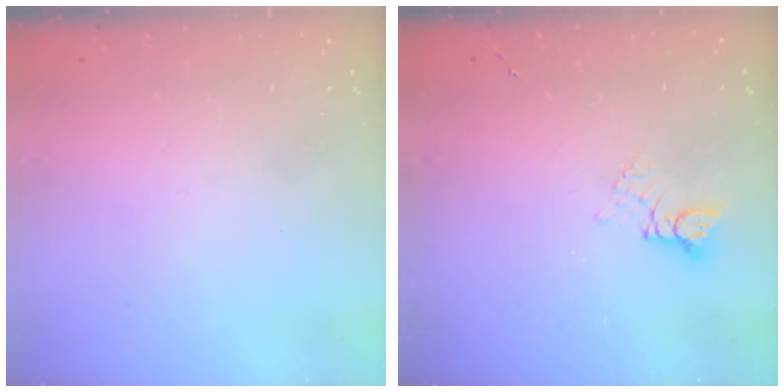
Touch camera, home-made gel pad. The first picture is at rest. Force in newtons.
{"total": 2.7, "press": 2.7, "slide": 0.2}